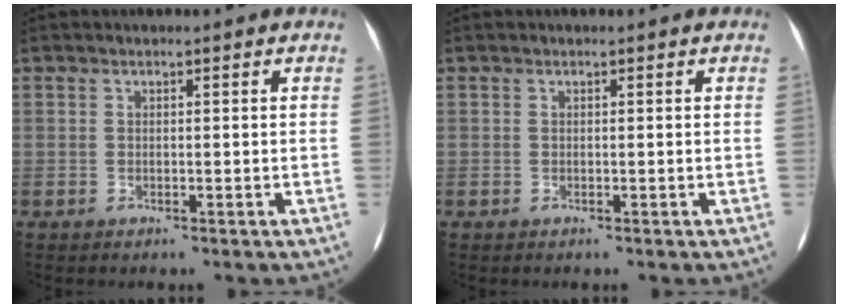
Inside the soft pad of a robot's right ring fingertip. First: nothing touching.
{"total": 0.0}